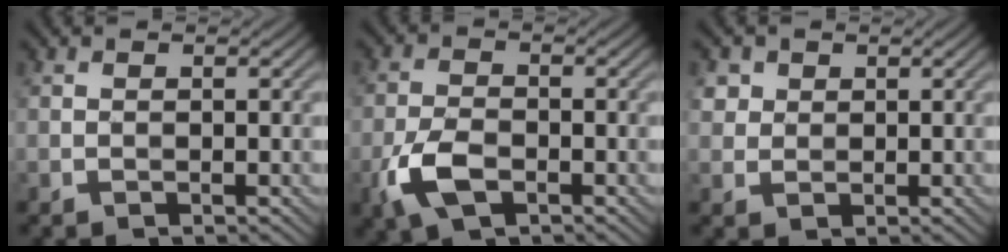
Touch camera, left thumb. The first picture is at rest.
{"total": 5.6, "force": [-2.6, 2.8, 4.1], "torque": [-0.096, -0.002, -0.060]}
{"total": 2.4, "force": [1.3, 2.0, 0.4], "torque": [-0.018, -0.001, 0.027]}